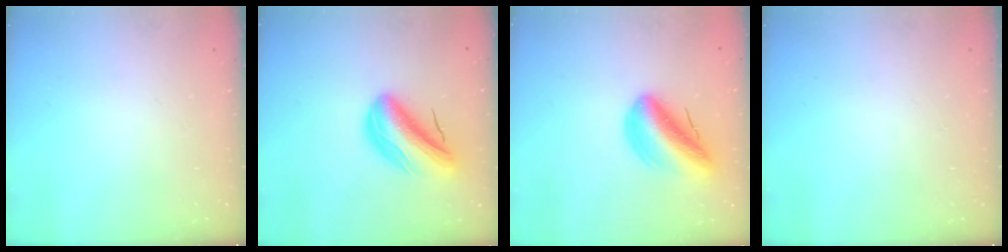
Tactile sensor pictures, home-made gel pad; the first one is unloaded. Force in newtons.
{"total": 12.0, "press": 11.6, "slide": 3.2}
{"total": 13.5, "press": 13.3, "slide": 2.5}
{"total": 0.0}